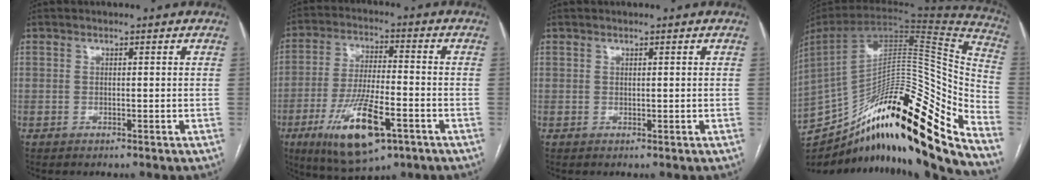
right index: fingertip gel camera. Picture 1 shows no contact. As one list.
[{"total": 14.8, "force": [-6.8, 4.1, 12.5], "torque": [-0.241, -0.019, -0.108]}, {"total": 0.0}, {"total": 35.9, "force": [-25.4, 4.8, 24.8], "torque": [-0.378, -0.015, -0.386]}]